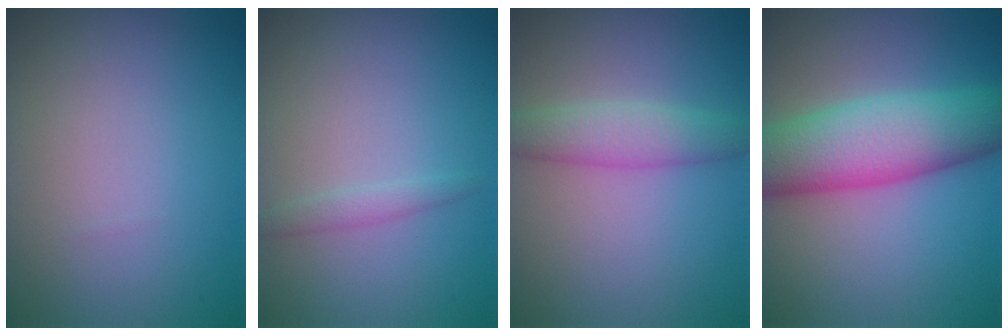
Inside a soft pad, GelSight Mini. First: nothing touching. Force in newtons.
{"total": 1.2, "press": 1.2, "slide": 0.1}
{"total": 3.0, "press": 3.0, "slide": 0.1}
{"total": 8.6, "press": 8.6, "slide": 0.4}